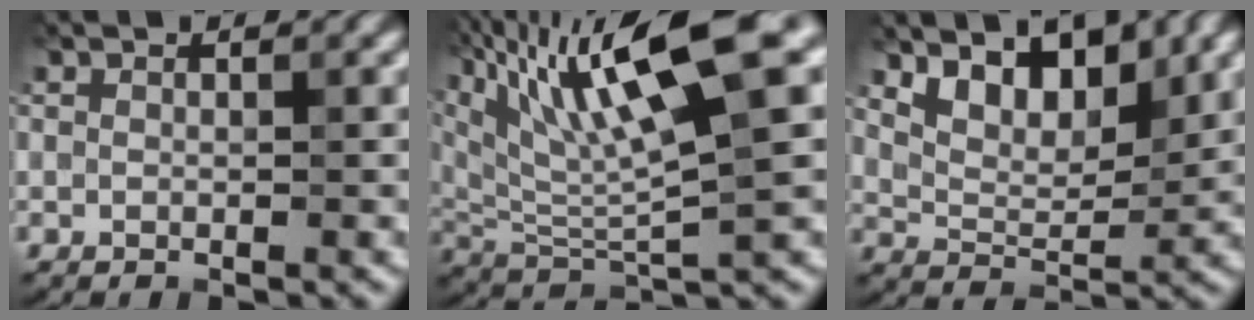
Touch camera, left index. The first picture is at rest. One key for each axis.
{"total": 14.3, "fx": 6.8, "fy": 3.0, "fz": 12.3, "tx": -0.221, "ty": 0.019, "tz": 0.124}
{"total": 5.3, "fx": 3.1, "fy": 2.7, "fz": 3.4, "tx": -0.062, "ty": -0.009, "tz": 0.041}